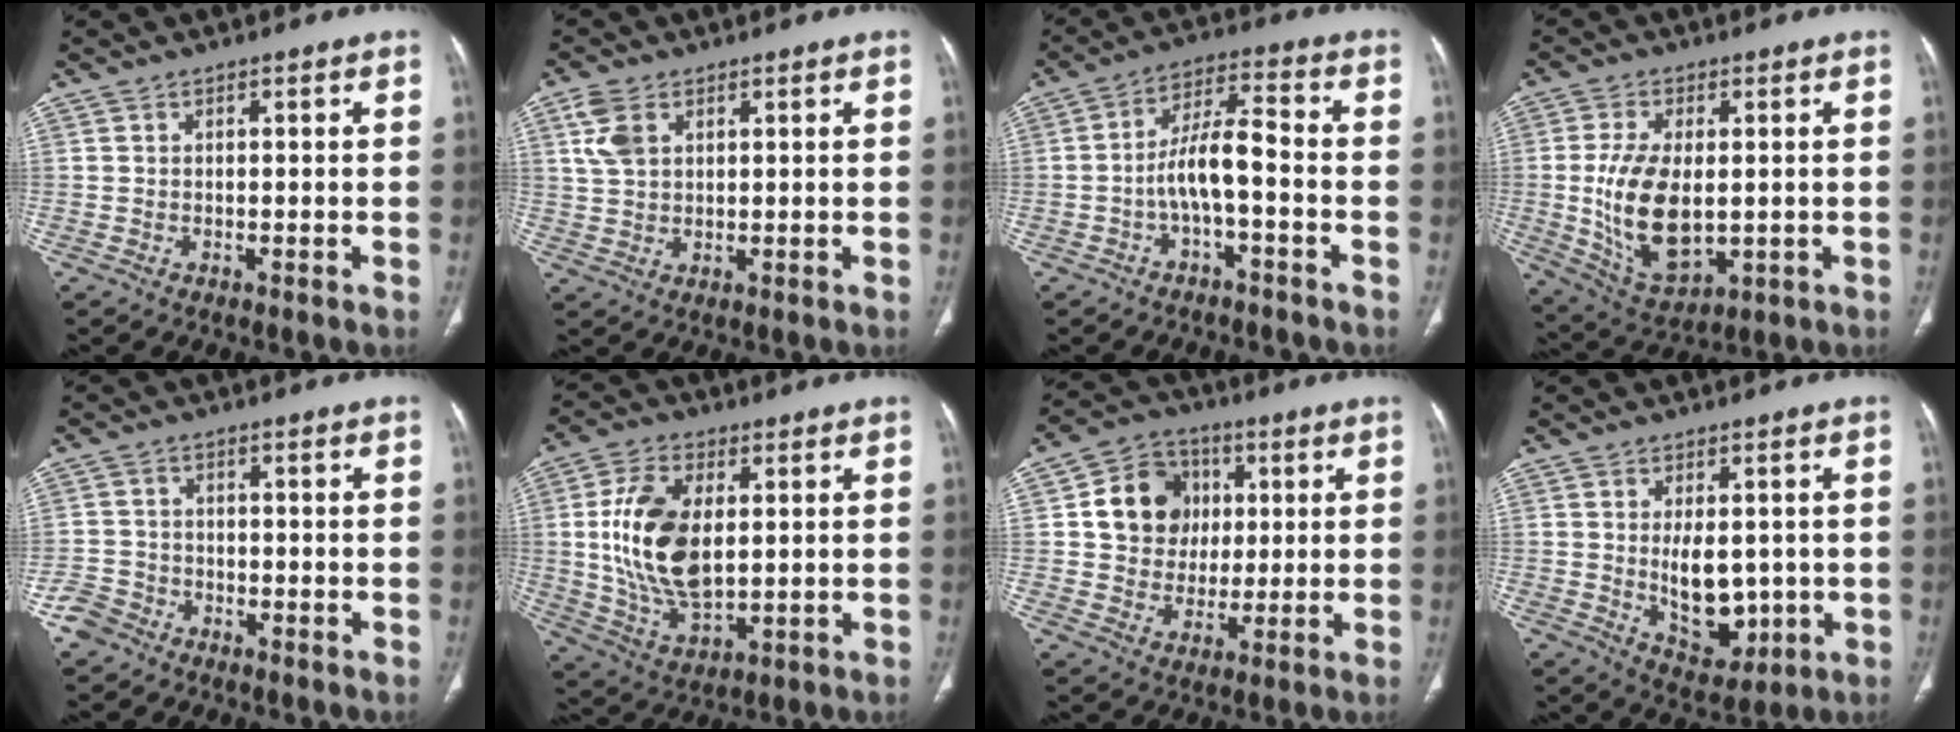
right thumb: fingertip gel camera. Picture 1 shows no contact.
{"total": 5.4, "force": [2.3, 3.4, 3.5], "torque": [-0.074, 0.002, 0.052]}
{"total": 7.9, "force": [-2.4, 2.5, 7.1], "torque": [-0.137, 0.042, -0.047]}
{"total": 14.1, "force": [-0.5, 7.7, 11.9], "torque": [-0.222, -0.015, 0.009]}
{"total": 4.0, "force": [-2.7, 2.8, 0.6], "torque": [-0.002, 0.018, -0.055]}
{"total": 15.8, "force": [1.9, 8.8, 12.9], "torque": [-0.244, -0.010, 0.044]}
{"total": 12.2, "force": [2.4, 10.7, 5.4], "torque": [-0.056, 0.005, 0.039]}
{"total": 9.7, "force": [-0.3, 5.9, 7.7], "torque": [-0.089, -0.015, 0.015]}